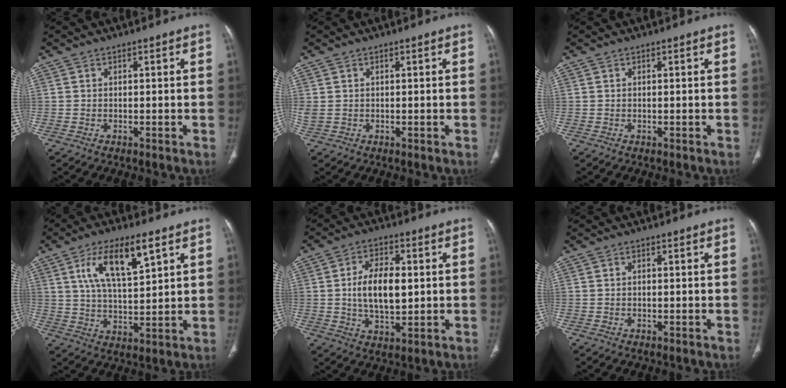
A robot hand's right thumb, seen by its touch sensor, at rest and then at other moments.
{"total": 1.5, "force": [0.3, 1.1, 0.9], "torque": [-0.036, 0.002, 0.011]}
{"total": 0.0}
{"total": 12.3, "force": [5.7, 4.3, 10.0], "torque": [-0.171, -0.016, 0.107]}
{"total": 10.4, "force": [0.7, 5.4, 8.9], "torque": [-0.151, -0.003, 0.016]}
{"total": 0.8, "force": [0.1, 0.4, 0.7], "torque": [-0.016, 0.004, 0.002]}